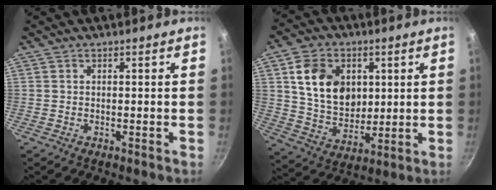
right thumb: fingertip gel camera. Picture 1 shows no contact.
{"total": 14.4, "force": [3.8, 10.9, 8.6], "torque": [-0.116, -0.015, 0.075]}